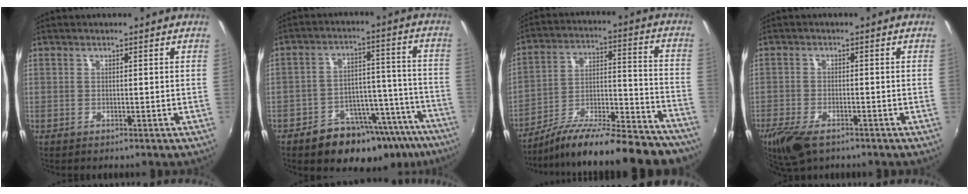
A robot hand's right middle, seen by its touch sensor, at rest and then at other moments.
{"total": 19.0, "force": [-13.7, 9.9, 8.6], "torque": [-0.139, 0.036, -0.167]}
{"total": 26.6, "force": [-22.5, 5.6, 13.0], "torque": [-0.200, -0.012, -0.317]}
{"total": 8.2, "force": [-5.7, 3.3, 4.9], "torque": [-0.124, -0.029, -0.105]}